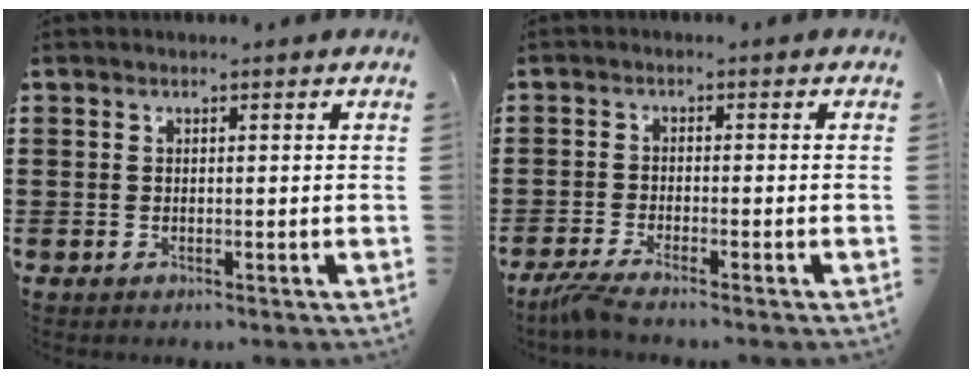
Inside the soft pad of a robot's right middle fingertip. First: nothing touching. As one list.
[{"total": 2.8, "force": [-2.3, -0.2, 1.5], "torque": [-0.047, -0.012, -0.049]}]